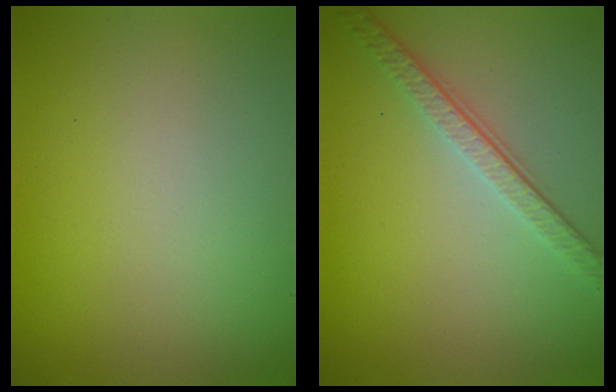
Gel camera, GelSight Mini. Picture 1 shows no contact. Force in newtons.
{"total": 3.4, "press": 2.5, "slide": 2.4}